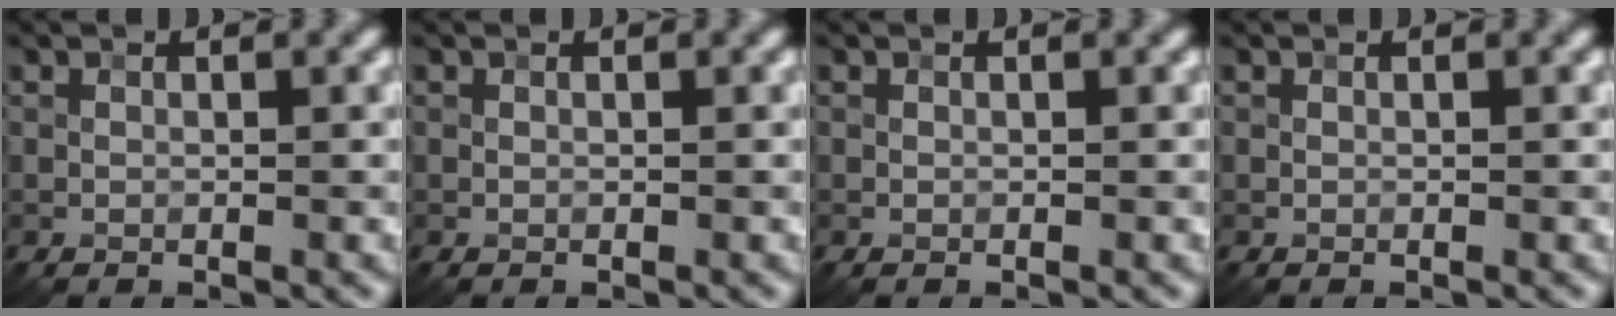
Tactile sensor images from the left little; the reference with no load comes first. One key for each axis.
{"total": 0.0}
{"total": 0.0}
{"total": 0.0}